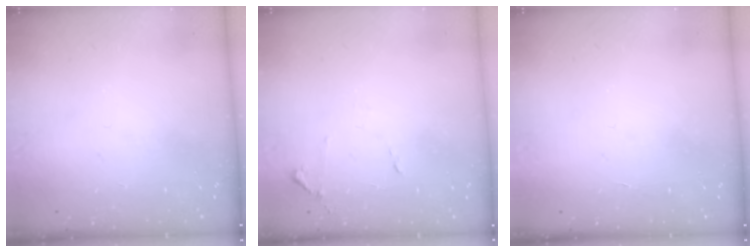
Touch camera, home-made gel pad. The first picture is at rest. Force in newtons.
{"total": 7.9, "press": 7.8, "slide": 0.7}
{"total": 1.8, "press": 1.8, "slide": 0.1}